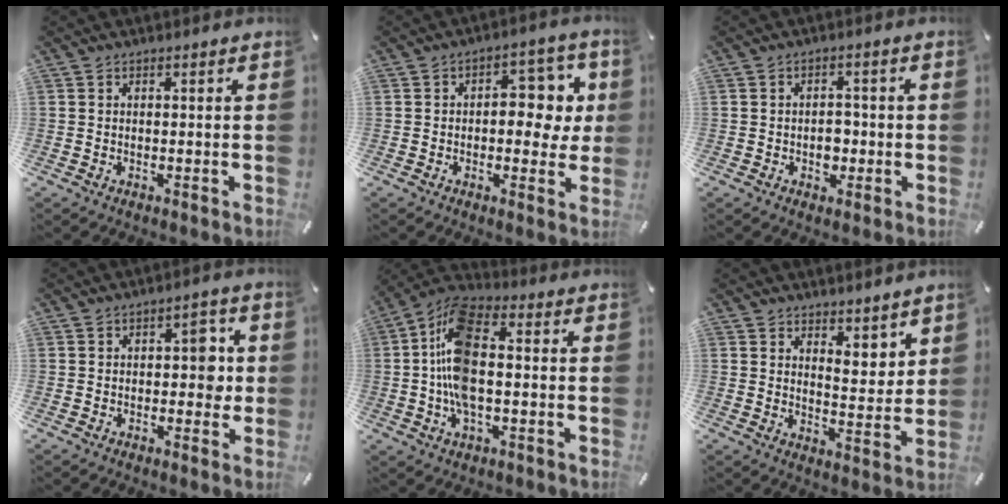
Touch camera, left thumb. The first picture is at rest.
{"total": 10.3, "force": [1.3, 6.3, 8.0], "torque": [-0.089, -0.005, 0.014]}
{"total": 4.0, "force": [-0.7, 3.1, 2.4], "torque": [-0.029, -0.002, -0.017]}
{"total": 6.0, "force": [0.1, 3.6, 4.7], "torque": [-0.049, 0.002, -0.010]}
{"total": 13.6, "force": [-0.8, 6.9, 11.7], "torque": [-0.252, 0.000, -0.015]}
{"total": 5.6, "force": [4.6, 3.0, 0.9], "torque": [0.001, -0.045, 0.081]}